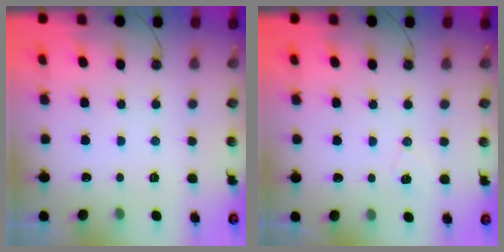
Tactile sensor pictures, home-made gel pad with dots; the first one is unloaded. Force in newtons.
{"total": 6.0, "press": 5.9, "slide": 0.7}